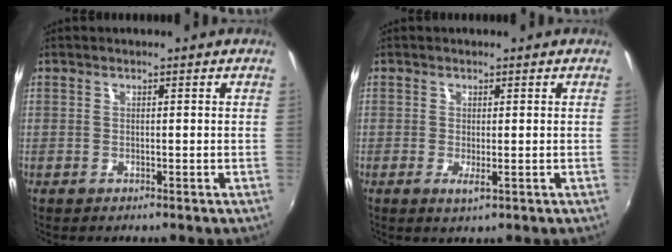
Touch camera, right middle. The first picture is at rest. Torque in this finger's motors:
{"motor_torque": [0.98, -1.17, -0.18, -0.02]}